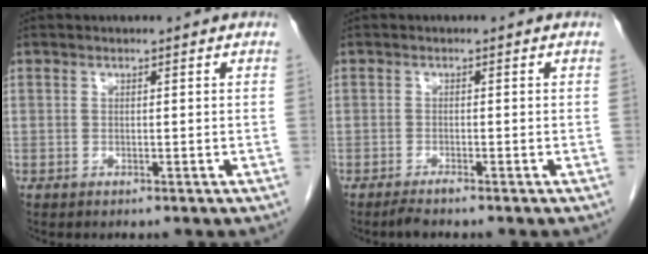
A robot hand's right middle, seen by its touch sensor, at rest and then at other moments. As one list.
[{"total": 1.4, "force": [-1.2, -0.2, 0.7], "torque": [-0.019, -0.004, -0.024]}]